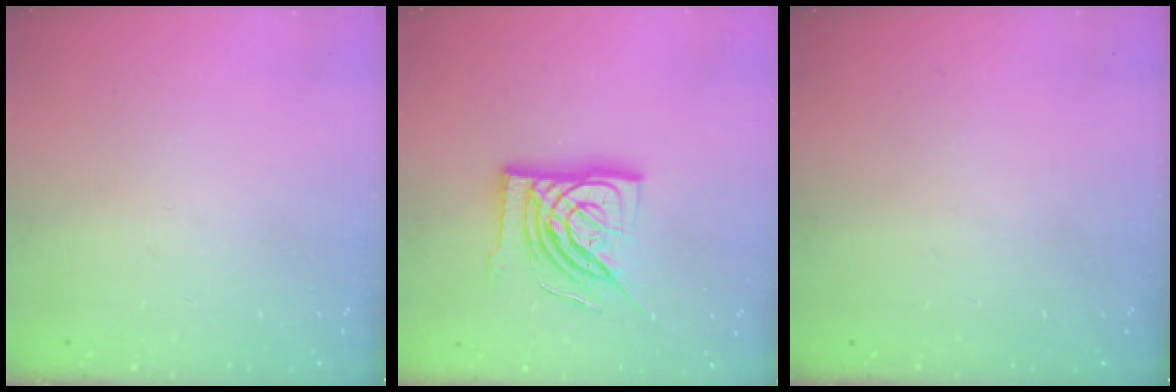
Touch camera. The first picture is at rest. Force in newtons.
{"total": 15.7, "press": 15.7, "slide": 1.5}
{"total": 0.0}